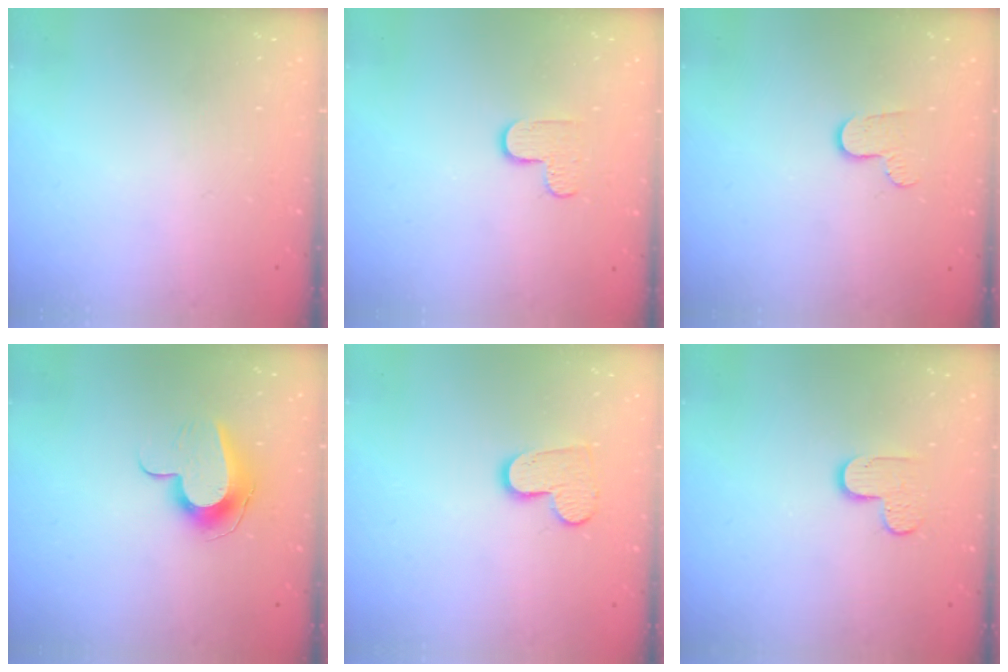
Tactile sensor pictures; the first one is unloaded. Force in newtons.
{"total": 5.9, "press": 5.8, "slide": 0.6}
{"total": 6.1, "press": 6.0, "slide": 0.6}
{"total": 9.6, "press": 9.6, "slide": 0.1}
{"total": 9.9, "press": 9.8, "slide": 0.7}
{"total": 4.9, "press": 4.9, "slide": 0.2}